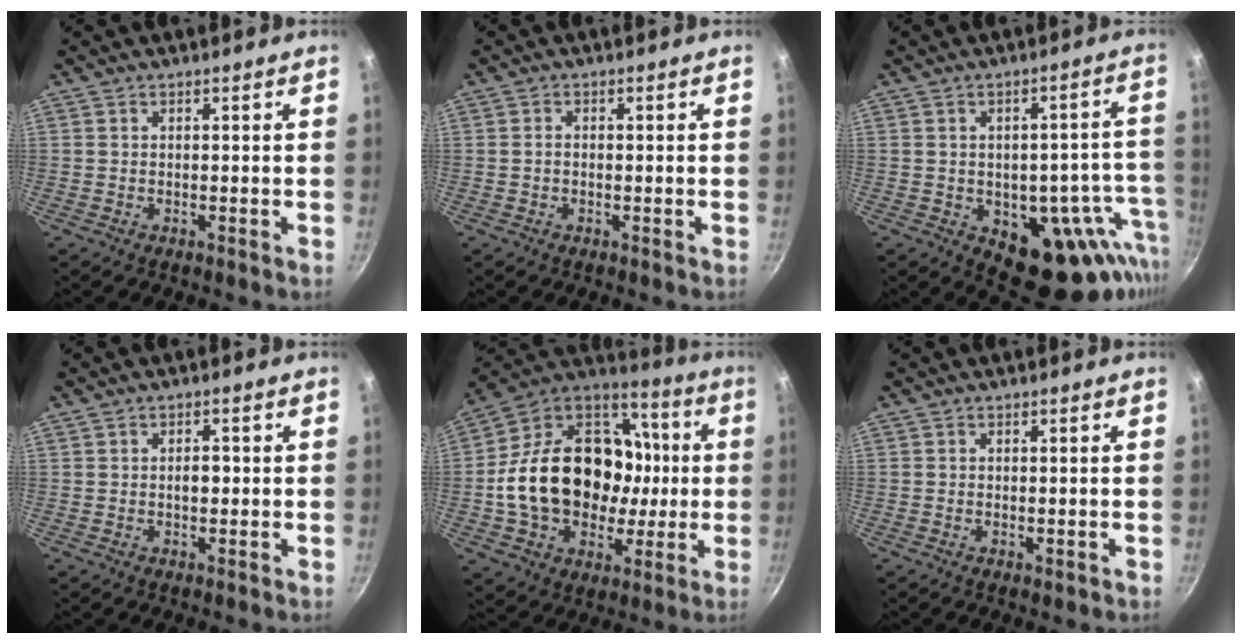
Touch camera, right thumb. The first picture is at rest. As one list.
[{"total": 1.1, "force": [-0.2, 0.8, 0.7], "torque": [-0.011, 0.006, -0.005]}, {"total": 17.5, "force": [-5.4, 10.7, 12.7], "torque": [-0.083, 0.011, -0.060]}, {"total": 2.3, "force": [0.0, 1.4, 1.8], "torque": [-0.011, 0.006, -0.002]}, {"total": 28.5, "force": [-0.6, 21.4, 18.8], "torque": [-0.303, 0.045, 0.000]}, {"total": 0.6, "force": [0.0, 0.2, 0.6], "torque": [-0.009, -0.003, -0.002]}]